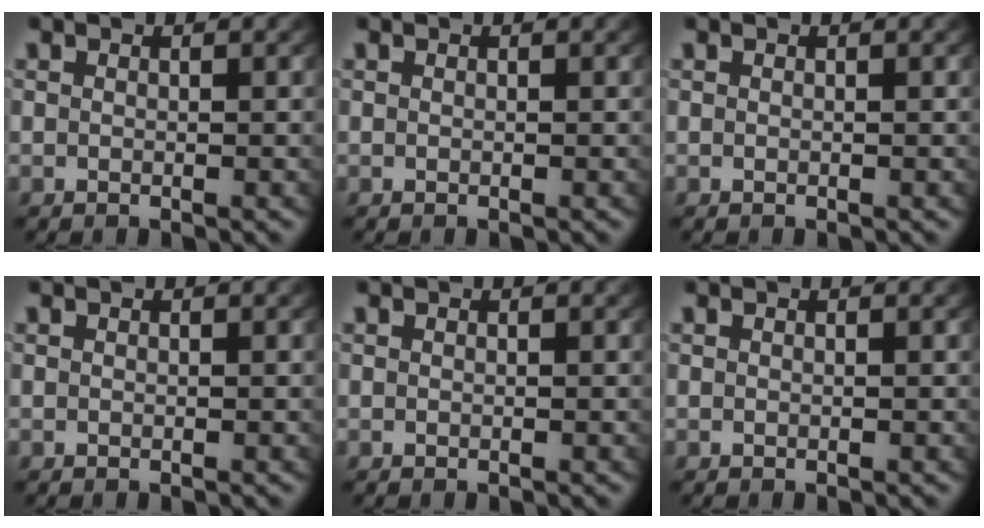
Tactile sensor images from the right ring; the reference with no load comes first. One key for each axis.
{"total": 0.0}
{"total": 0.0}
{"total": 0.0}
{"total": 0.0}
{"total": 0.0}